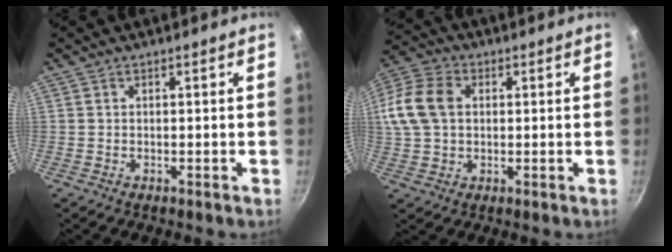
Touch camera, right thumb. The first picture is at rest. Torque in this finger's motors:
{"motor_torque": [-0.25, 0.46, 0.22, -0.18, 0.15]}